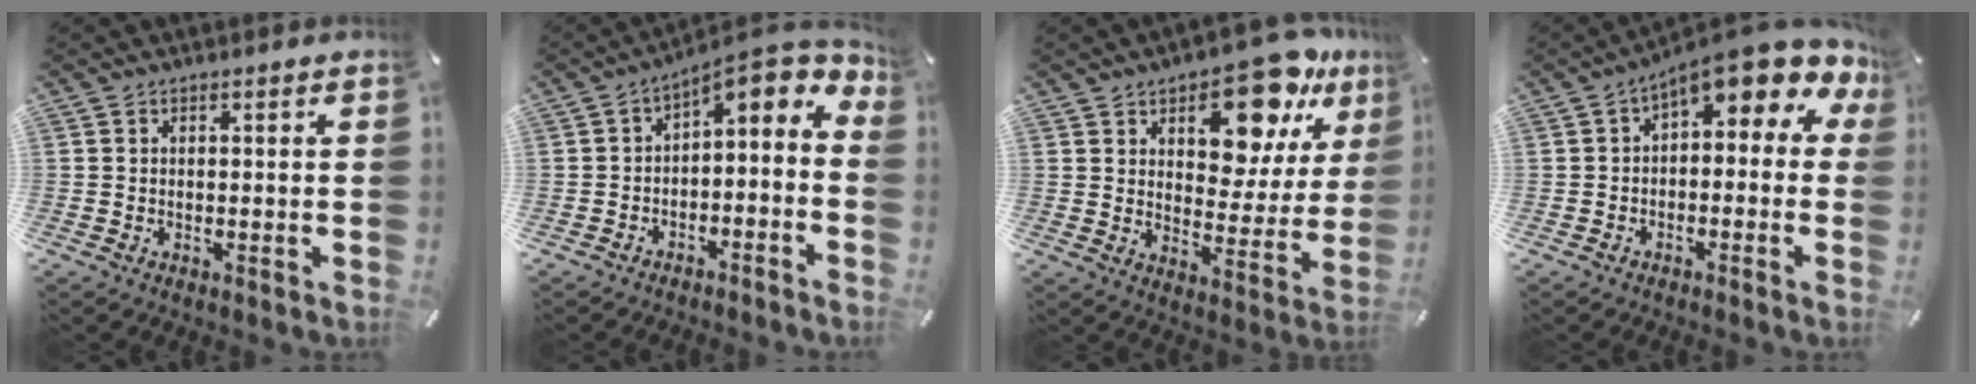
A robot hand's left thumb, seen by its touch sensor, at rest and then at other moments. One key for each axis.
{"total": 6.1, "fx": 2.8, "fy": 3.2, "fz": 4.4, "tx": -0.055, "ty": -0.035, "tz": 0.041}
{"total": 16.3, "fx": 11.6, "fy": 7.6, "fz": 8.4, "tx": -0.111, "ty": -0.078, "tz": 0.198}
{"total": 9.3, "fx": 5.4, "fy": 3.2, "fz": 6.8, "tx": -0.102, "ty": -0.049, "tz": 0.092}